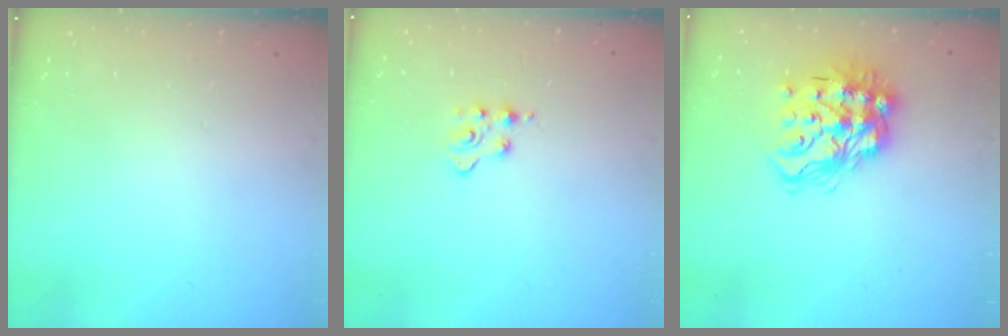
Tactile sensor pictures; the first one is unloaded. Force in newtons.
{"total": 3.0, "press": 3.0, "slide": 0.3}
{"total": 17.1, "press": 17.1, "slide": 1.4}